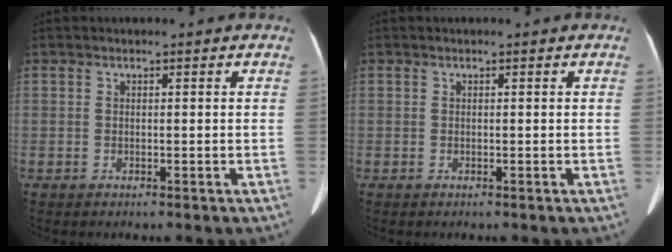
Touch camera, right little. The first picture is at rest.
{"total": 0.0}